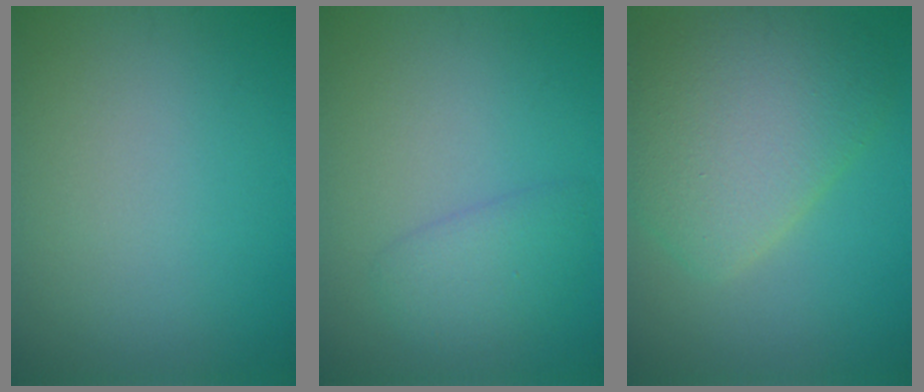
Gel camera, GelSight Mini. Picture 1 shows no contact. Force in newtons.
{"total": 2.2, "press": 2.2, "slide": 0.1}
{"total": 7.2, "press": 7.1, "slide": 0.3}